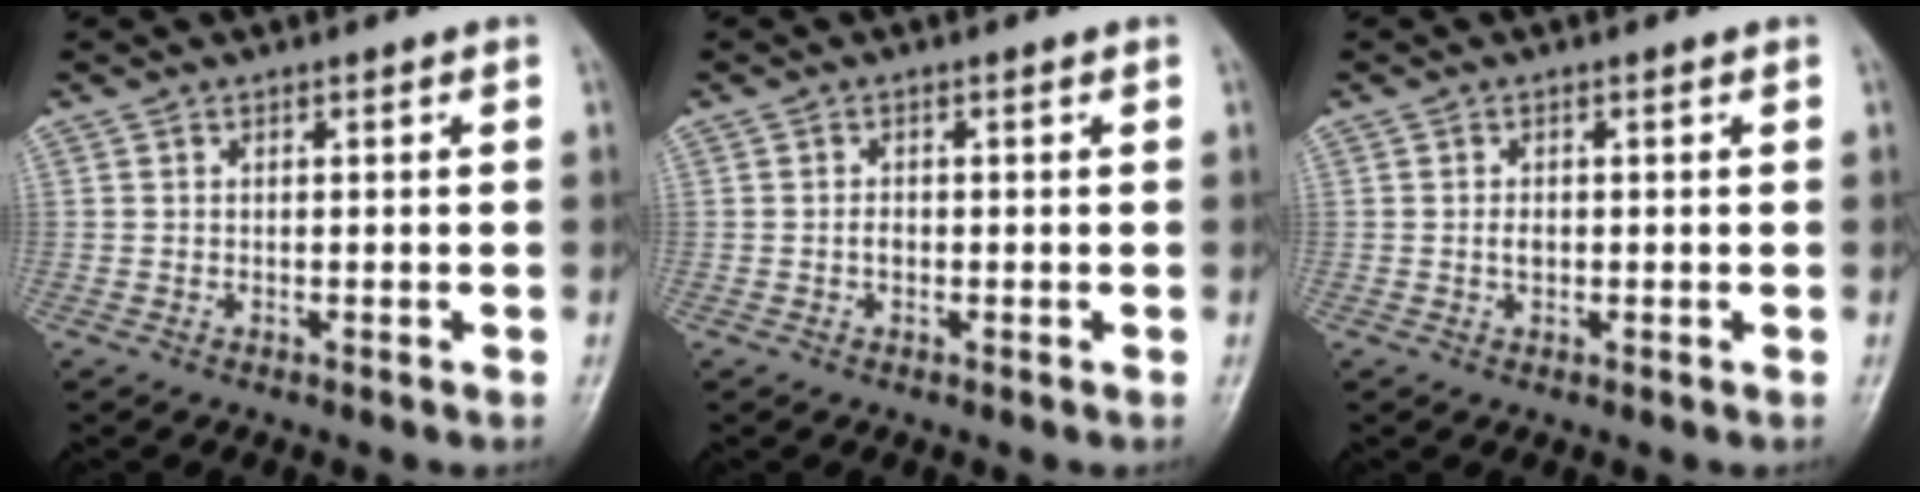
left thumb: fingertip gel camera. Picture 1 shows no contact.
{"total": 1.2, "force": [-0.2, 0.8, 0.8], "torque": [-0.011, 0.002, -0.005]}
{"total": 1.4, "force": [0.0, 0.9, 1.1], "torque": [-0.016, 0.001, 0.001]}